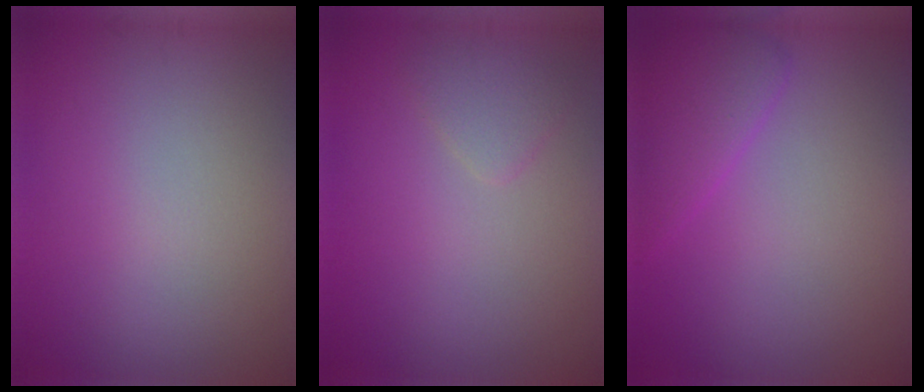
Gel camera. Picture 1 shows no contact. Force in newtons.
{"total": 1.5, "press": 1.5, "slide": 0.1}
{"total": 2.8, "press": 2.8, "slide": 0.2}